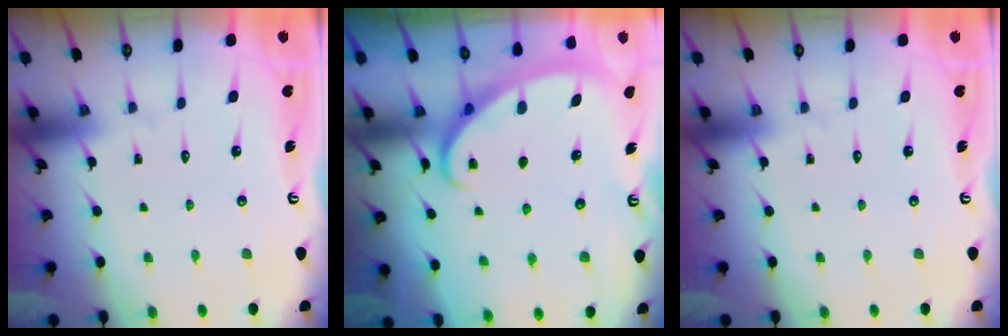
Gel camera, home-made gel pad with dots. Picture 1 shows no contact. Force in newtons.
{"total": 2.7, "press": 2.6, "slide": 0.4}
{"total": 0.0}